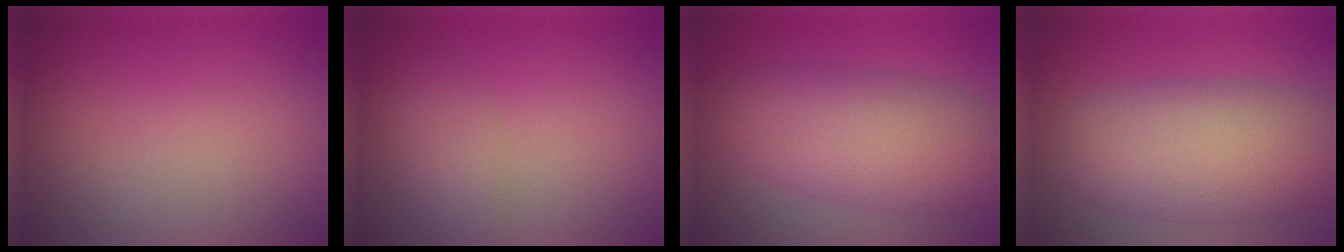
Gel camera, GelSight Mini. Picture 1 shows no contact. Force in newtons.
{"total": 2.3, "press": 2.3, "slide": 0.1}
{"total": 7.5, "press": 7.5, "slide": 0.4}
{"total": 8.5, "press": 8.5, "slide": 0.4}